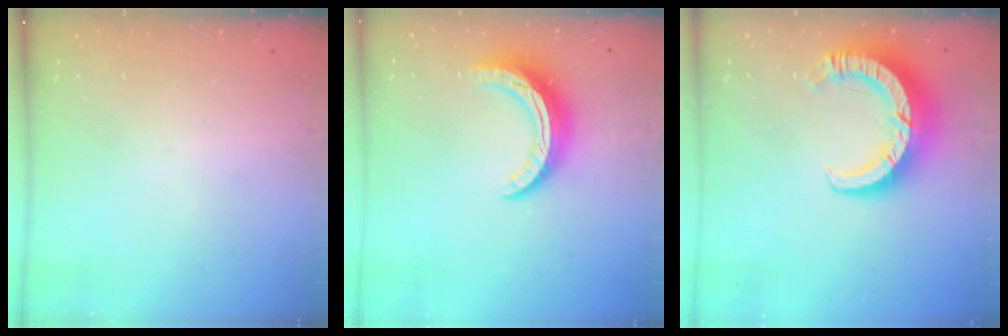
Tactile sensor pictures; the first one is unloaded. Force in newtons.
{"total": 11.8, "press": 11.8, "slide": 0.9}
{"total": 11.4, "press": 11.3, "slide": 1.1}